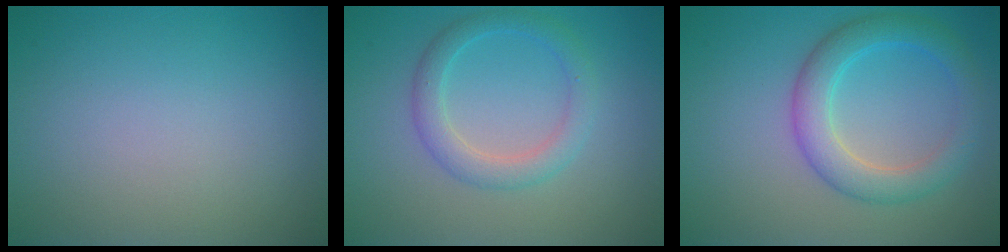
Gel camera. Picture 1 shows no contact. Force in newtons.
{"total": 2.8, "press": 2.8, "slide": 0.0}
{"total": 4.2, "press": 4.2, "slide": 0.2}